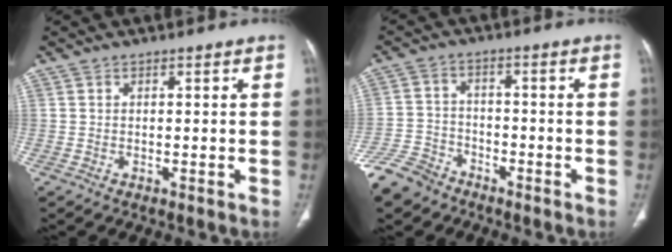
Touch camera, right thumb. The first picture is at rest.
{"total": 8.4, "force": [-6.5, 4.9, 2.2], "torque": [-0.047, 0.023, -0.130]}